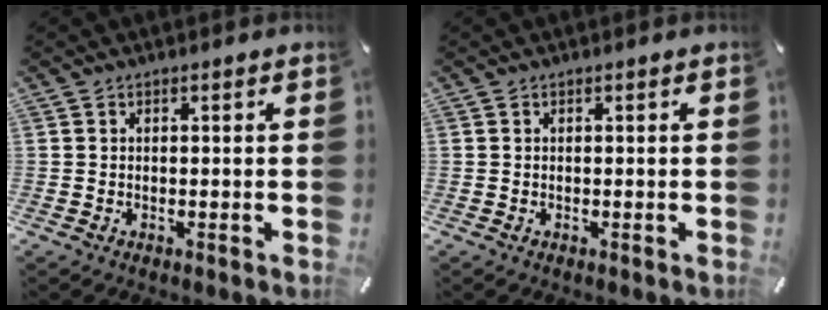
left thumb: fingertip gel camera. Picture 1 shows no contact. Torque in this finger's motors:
{"motor_torque": [0.00, 0.00, 0.00, 0.00, 0.00]}